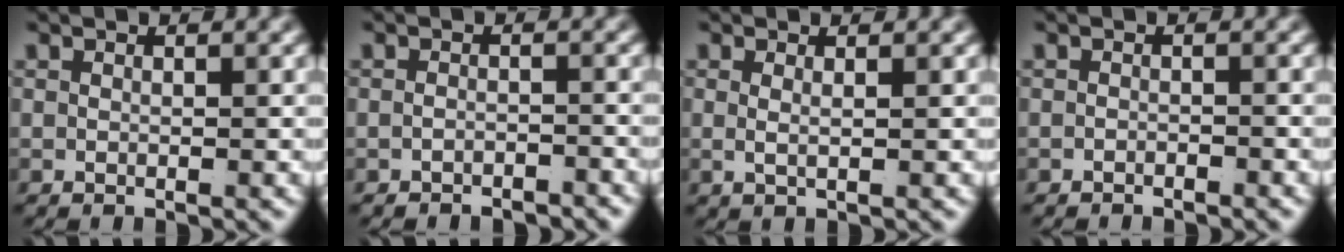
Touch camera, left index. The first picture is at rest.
{"total": 2.2, "force": [-2.2, 0.0, 0.2], "torque": [-0.003, -0.010, -0.032]}
{"total": 1.1, "force": [0.4, -0.3, 0.9], "torque": [-0.027, -0.014, 0.017]}
{"total": 1.1, "force": [-1.1, -0.3, -0.1], "torque": [-0.003, -0.008, -0.014]}